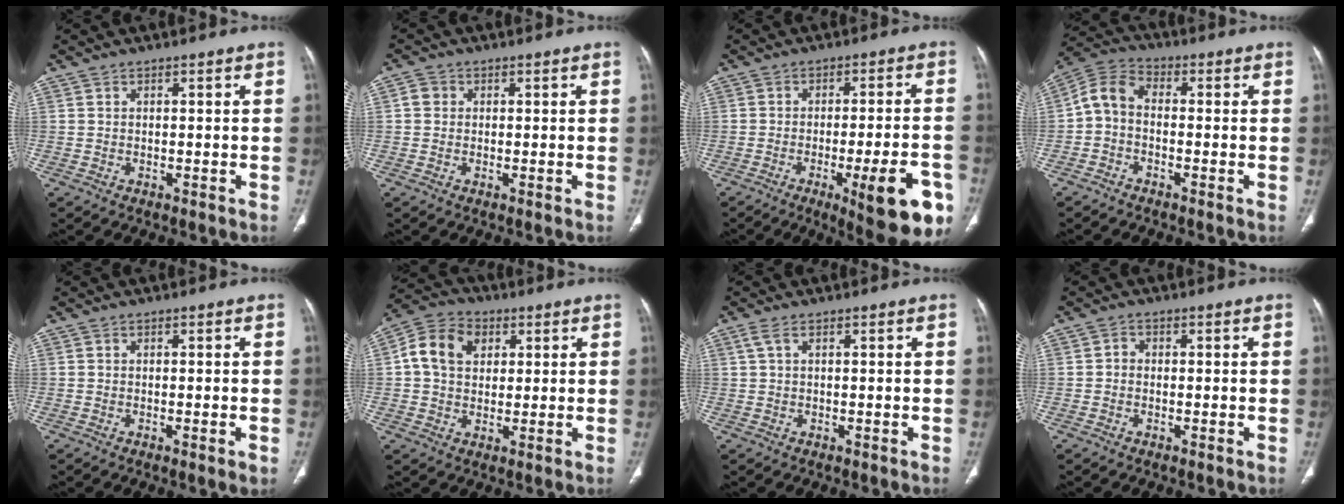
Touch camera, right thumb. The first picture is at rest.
{"total": 2.2, "force": [0.3, 2.1, 0.9], "torque": [-0.007, 0.005, 0.004]}
{"total": 15.4, "force": [-6.6, 3.7, 13.4], "torque": [-0.138, 0.020, -0.079]}
{"total": 6.1, "force": [-1.0, 4.0, 4.5], "torque": [-0.082, 0.026, -0.037]}
{"total": 1.5, "force": [-0.4, 0.2, 1.4], "torque": [-0.023, -0.005, -0.004]}
{"total": 9.9, "force": [2.5, 7.6, 5.8], "torque": [-0.089, 0.011, 0.038]}
{"total": 2.0, "force": [0.7, 0.8, 1.7], "torque": [-0.051, 0.015, 0.018]}
{"total": 1.3, "force": [-0.2, 1.2, 0.6], "torque": [0.000, 0.006, -0.008]}